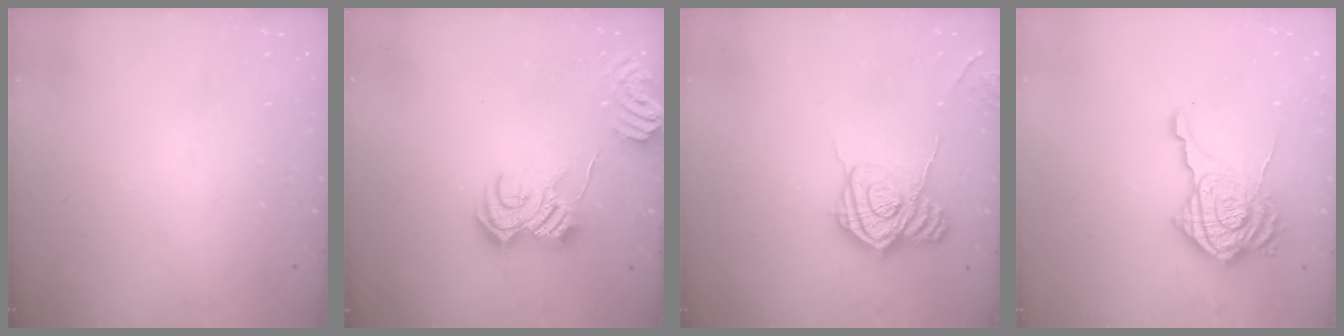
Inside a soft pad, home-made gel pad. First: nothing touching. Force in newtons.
{"total": 11.9, "press": 11.9, "slide": 0.7}
{"total": 15.8, "press": 15.8, "slide": 0.8}
{"total": 15.7, "press": 15.6, "slide": 1.6}